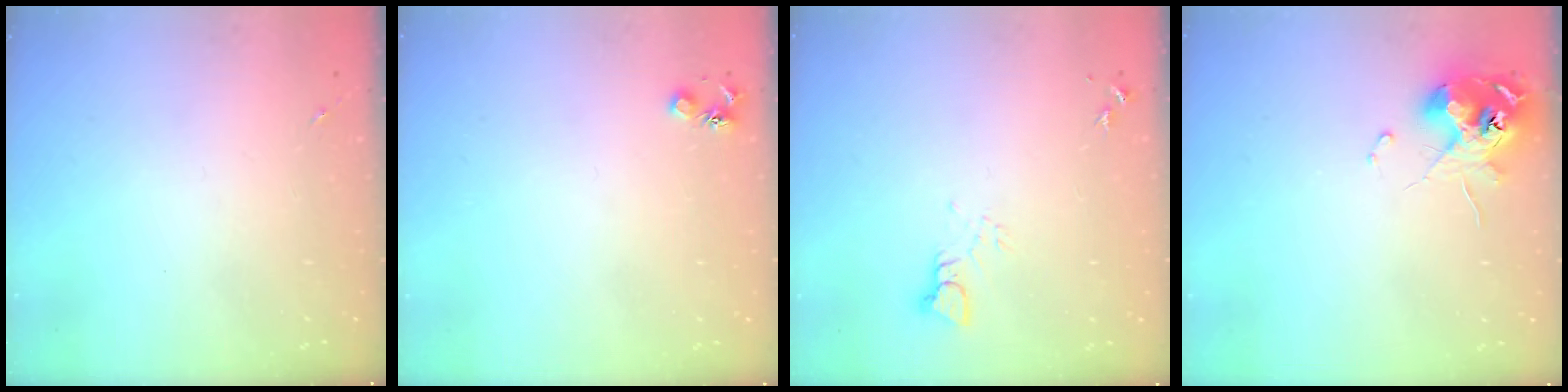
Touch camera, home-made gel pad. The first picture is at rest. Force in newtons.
{"total": 4.5, "press": 4.5, "slide": 0.6}
{"total": 3.4, "press": 3.4, "slide": 0.3}
{"total": 11.8, "press": 11.7, "slide": 1.1}